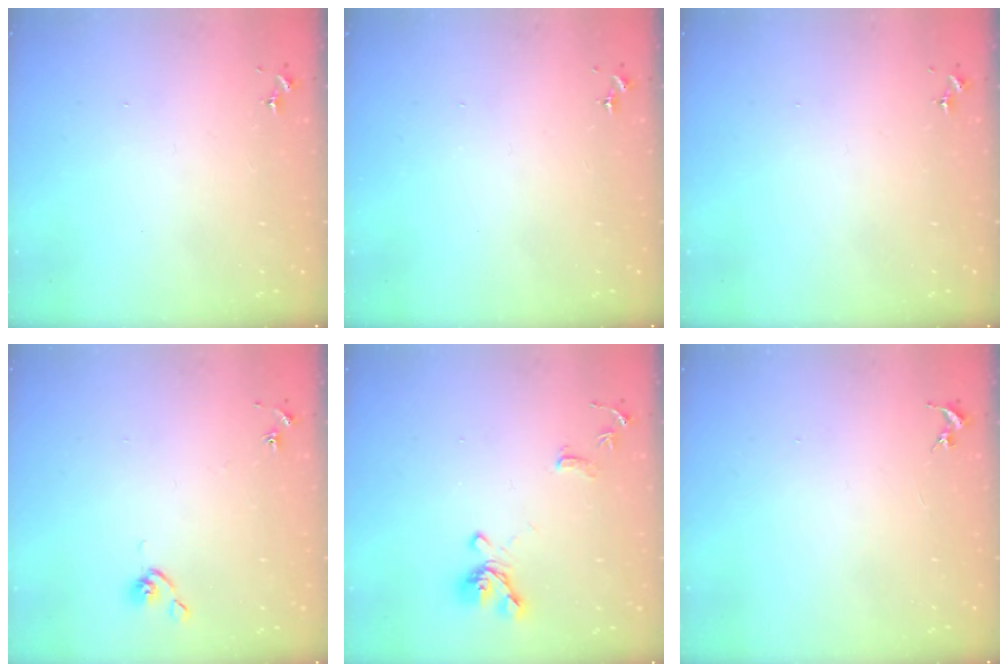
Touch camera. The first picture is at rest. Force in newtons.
{"total": 0.0}
{"total": 0.0}
{"total": 4.9, "press": 4.9, "slide": 0.7}
{"total": 12.7, "press": 12.6, "slide": 1.5}
{"total": 0.0}